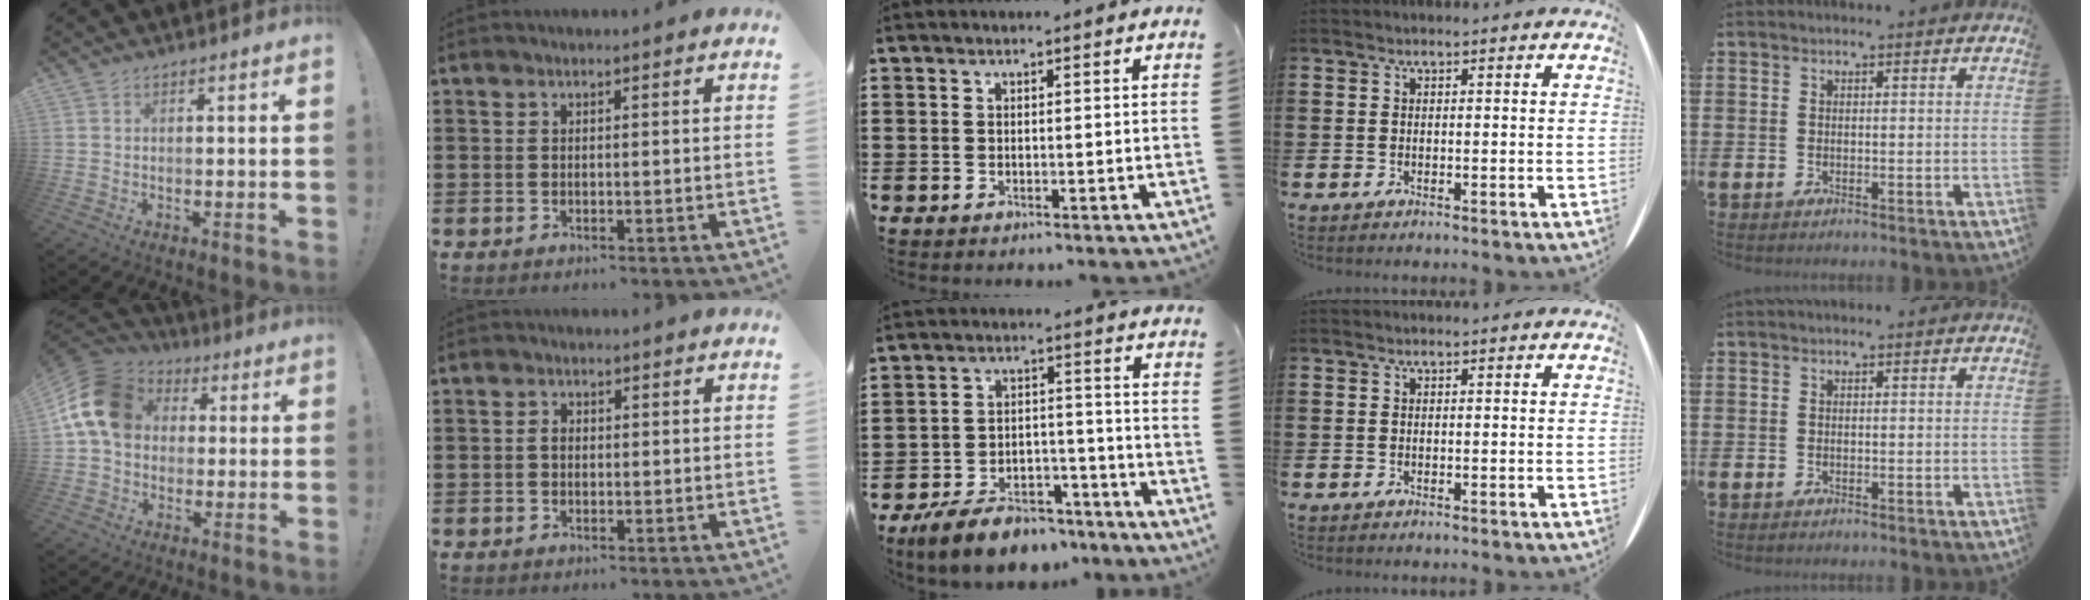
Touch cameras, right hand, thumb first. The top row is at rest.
{"thumb": {"total": 16.7, "force": [3.5, 12.7, 10.3], "torque": [-0.182, 0.008, 0.072]}, "index": {"total": 1.3, "force": [0.0, 0.9, 1.0], "torque": [-0.020, 0.004, -0.001]}, "middle": {"total": 7.9, "force": [-7.1, 2.3, 2.6], "torque": [-0.044, 0.024, -0.134]}}